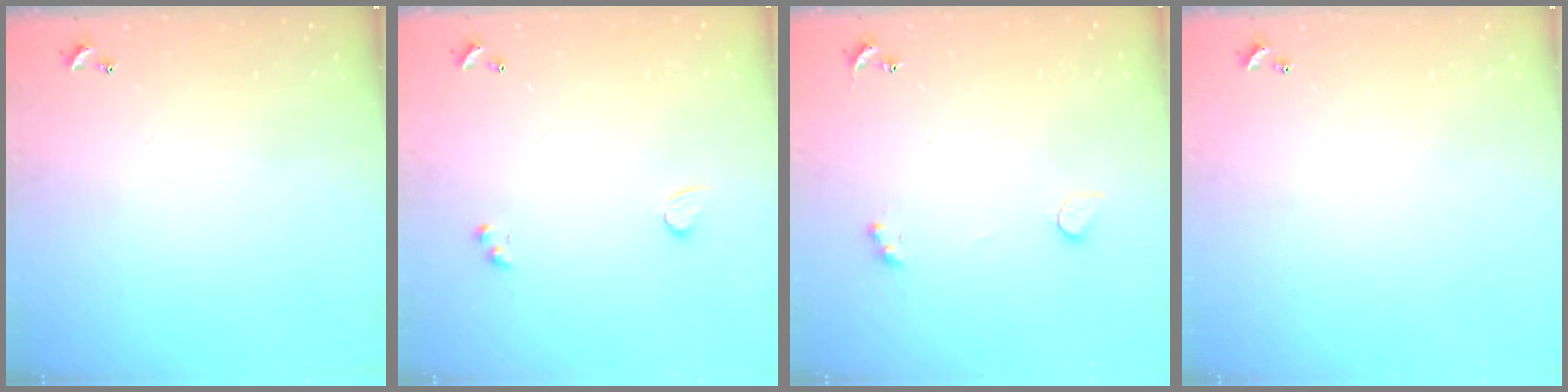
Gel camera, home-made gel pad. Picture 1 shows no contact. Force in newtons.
{"total": 1.9, "press": 1.5, "slide": 1.1}
{"total": 2.1, "press": 1.9, "slide": 1.0}
{"total": 0.0}